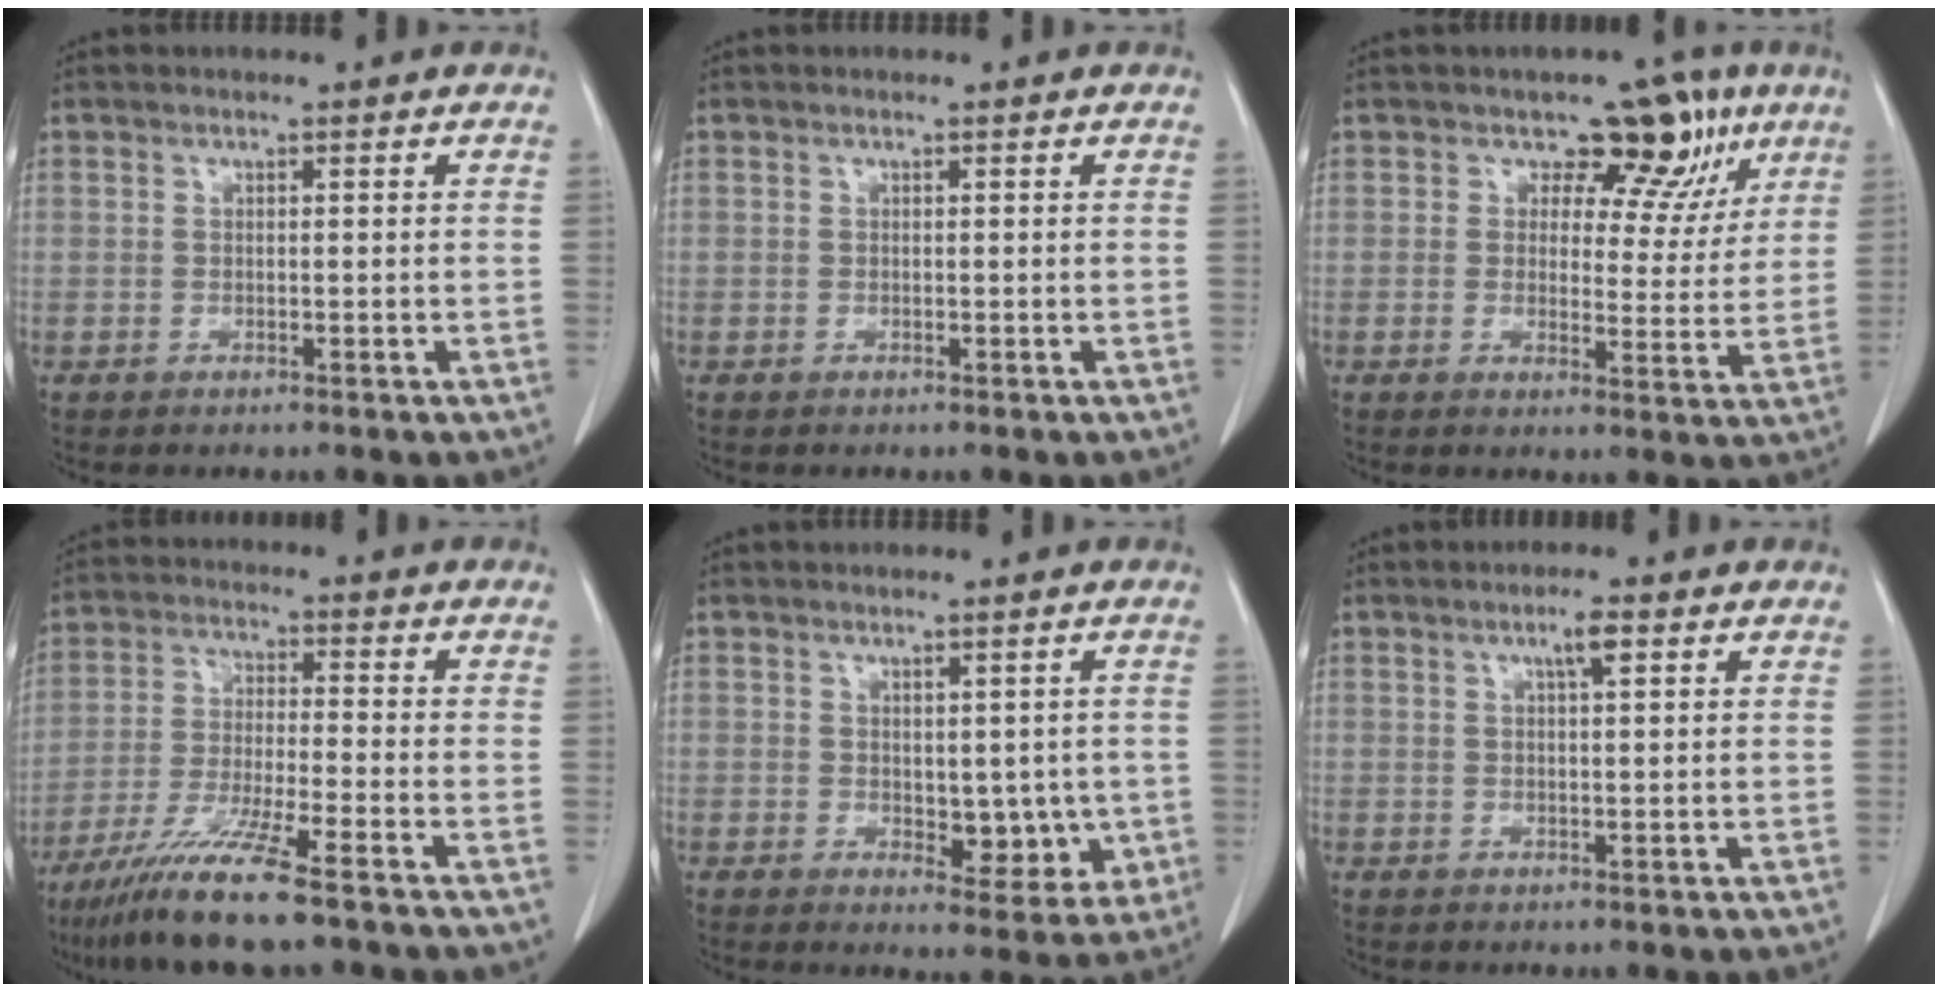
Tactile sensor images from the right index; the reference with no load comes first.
{"total": 0.0}
{"total": 8.3, "force": [5.1, 5.3, 3.9], "torque": [-0.023, 0.003, 0.058]}
{"total": 11.5, "force": [-8.2, -0.2, 8.1], "torque": [-0.158, -0.035, -0.148]}
{"total": 6.4, "force": [-0.3, 3.5, 5.3], "torque": [-0.050, -0.005, 0.008]}
{"total": 2.8, "force": [1.4, 0.3, 2.4], "torque": [-0.043, 0.002, 0.023]}